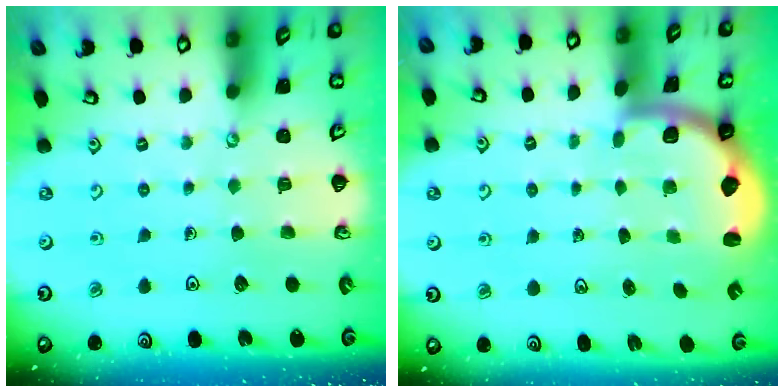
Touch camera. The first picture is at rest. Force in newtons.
{"total": 2.0, "press": 2.0, "slide": 0.5}